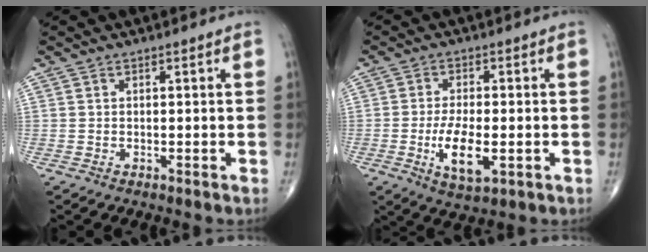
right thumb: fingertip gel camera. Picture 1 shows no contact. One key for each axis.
{"total": 8.2, "fx": -2.0, "fy": 3.4, "fz": 7.2, "tx": -0.131, "ty": -0.007, "tz": -0.029}